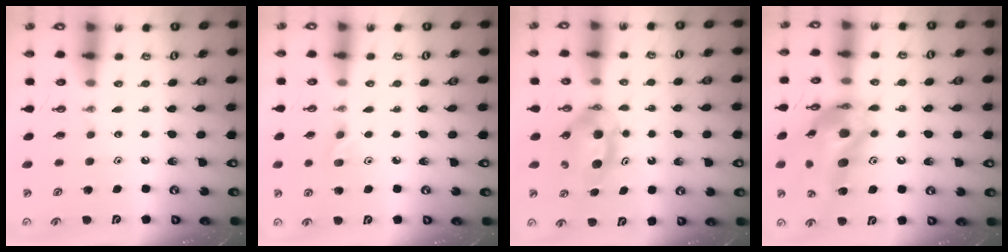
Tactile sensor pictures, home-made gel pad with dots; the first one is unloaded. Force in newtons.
{"total": 3.8, "press": 3.7, "slide": 1.0}
{"total": 8.6, "press": 5.1, "slide": 6.9}
{"total": 20.4, "press": 20.2, "slide": 2.4}